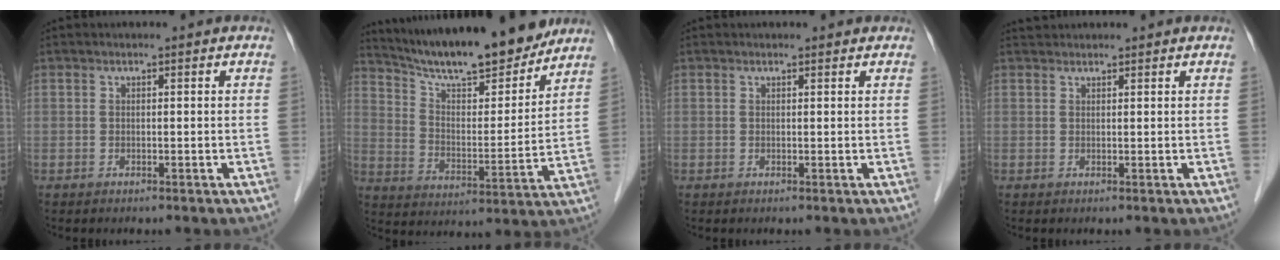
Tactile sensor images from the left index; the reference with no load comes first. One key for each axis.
{"total": 18.5, "fx": 16.5, "fy": 2.4, "fz": 7.9, "tx": -0.131, "ty": -0.011, "tz": 0.260}
{"total": 1.6, "fx": 1.5, "fy": 0.6, "fz": 0.2, "tx": -0.008, "ty": 0.007, "tz": 0.014}
{"total": 2.3, "fx": 2.2, "fy": 0.5, "fz": 0.1, "tx": -0.006, "ty": 0.028, "tz": 0.040}